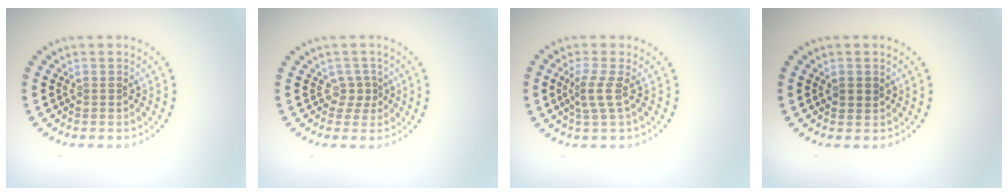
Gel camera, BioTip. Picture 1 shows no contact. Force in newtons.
{"total": 1.4, "press": 0.8, "slide": 1.1}
{"total": 2.2, "press": 1.6, "slide": 1.6}
{"total": 1.2, "press": 1.2, "slide": 0.4}